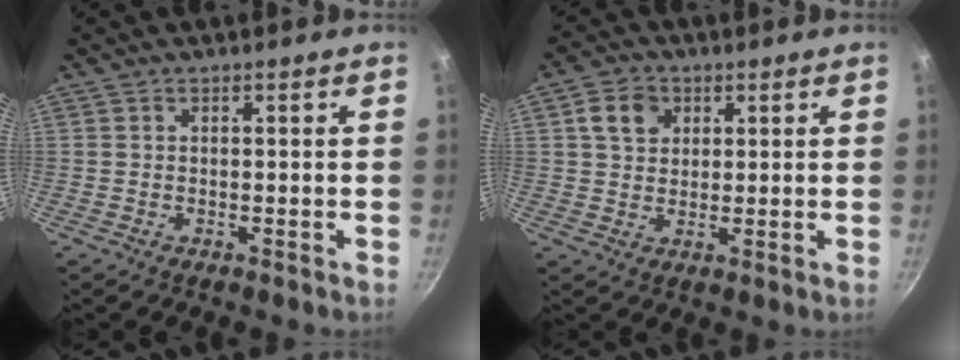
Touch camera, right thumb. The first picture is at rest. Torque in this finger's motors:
{"motor_torque": [0.30, 1.20, 0.18, 0.04, 0.22]}